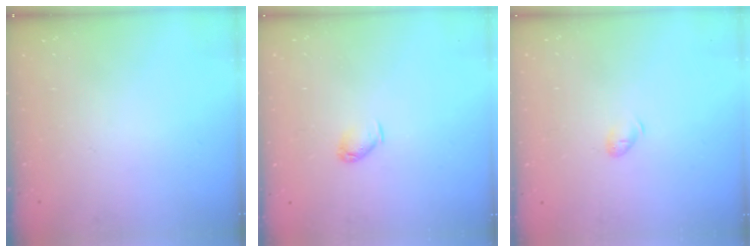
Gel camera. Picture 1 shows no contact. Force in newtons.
{"total": 3.7, "press": 3.7, "slide": 0.6}
{"total": 4.7, "press": 4.6, "slide": 0.8}